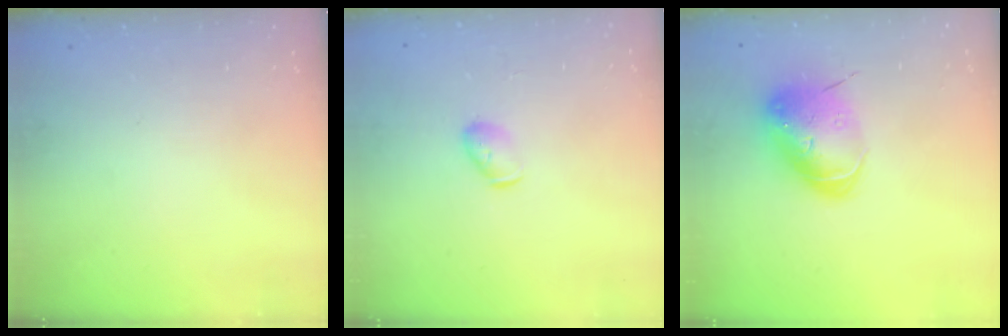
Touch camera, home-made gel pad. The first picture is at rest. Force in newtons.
{"total": 4.7, "press": 4.6, "slide": 0.7}
{"total": 10.0, "press": 9.9, "slide": 1.7}